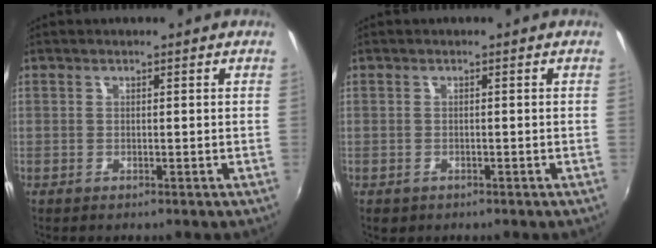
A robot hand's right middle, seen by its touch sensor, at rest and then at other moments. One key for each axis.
{"total": 1.5, "fx": -0.7, "fy": 1.2, "fz": 0.6, "tx": -0.014, "ty": -0.005, "tz": -0.009}